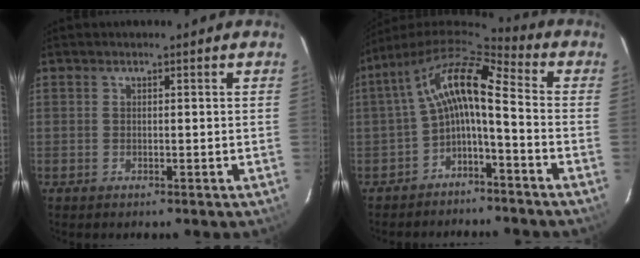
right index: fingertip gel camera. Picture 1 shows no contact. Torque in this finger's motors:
{"motor_torque": [0.88, -0.53, 0.74, 0.19]}